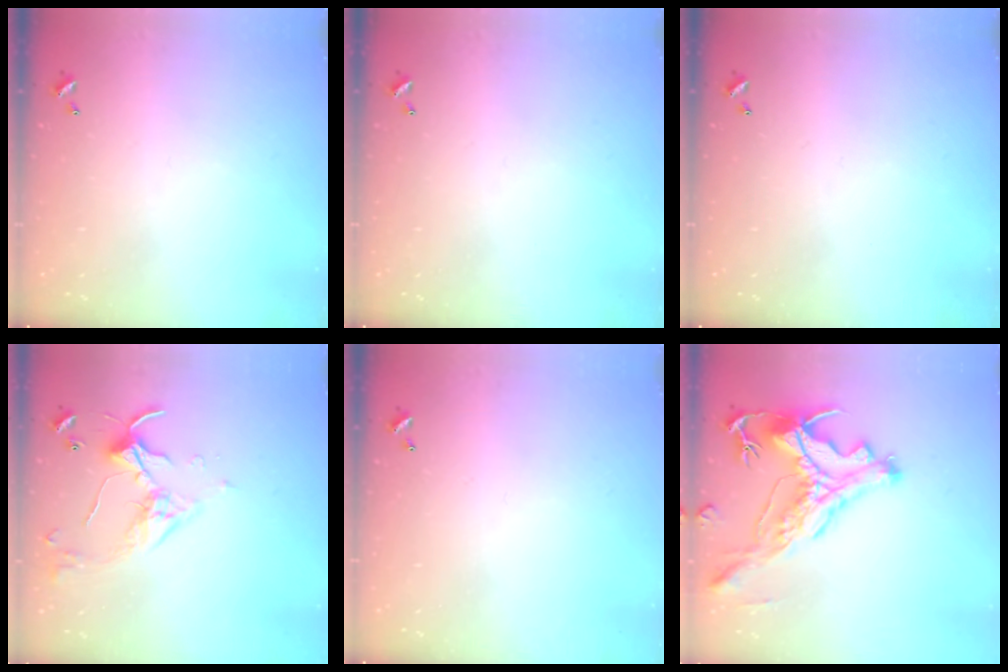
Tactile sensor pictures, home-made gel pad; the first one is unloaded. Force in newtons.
{"total": 0.0}
{"total": 0.0}
{"total": 3.8, "press": 3.8, "slide": 0.3}
{"total": 0.0}
{"total": 4.0, "press": 3.8, "slide": 1.3}